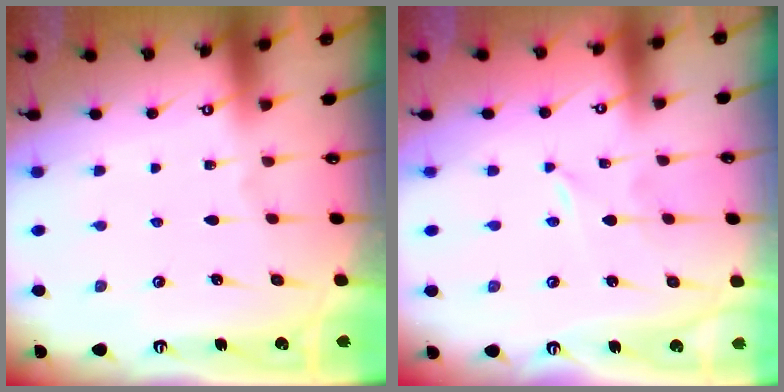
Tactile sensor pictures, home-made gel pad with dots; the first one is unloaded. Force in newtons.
{"total": 0.0}